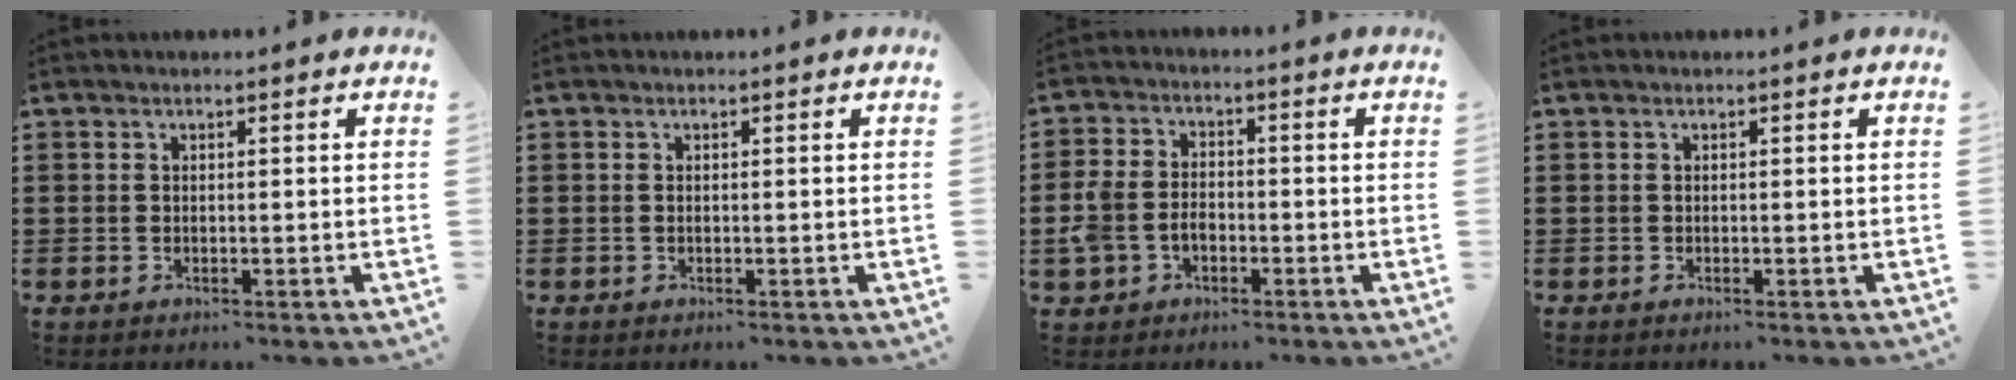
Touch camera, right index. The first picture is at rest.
{"total": 0.0}
{"total": 4.7, "force": [-1.6, 3.5, 2.7], "torque": [-0.081, 0.000, -0.040]}
{"total": 0.0}